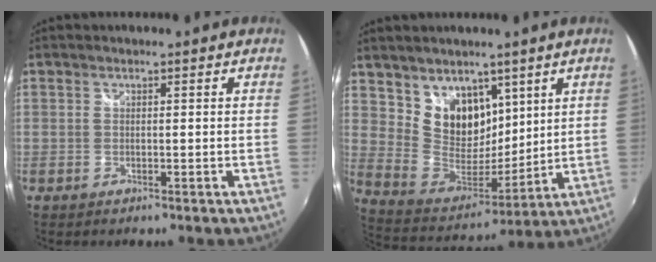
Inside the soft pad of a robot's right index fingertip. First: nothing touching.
{"total": 13.1, "force": [7.5, 9.3, 5.3], "torque": [-0.100, -0.001, 0.158]}